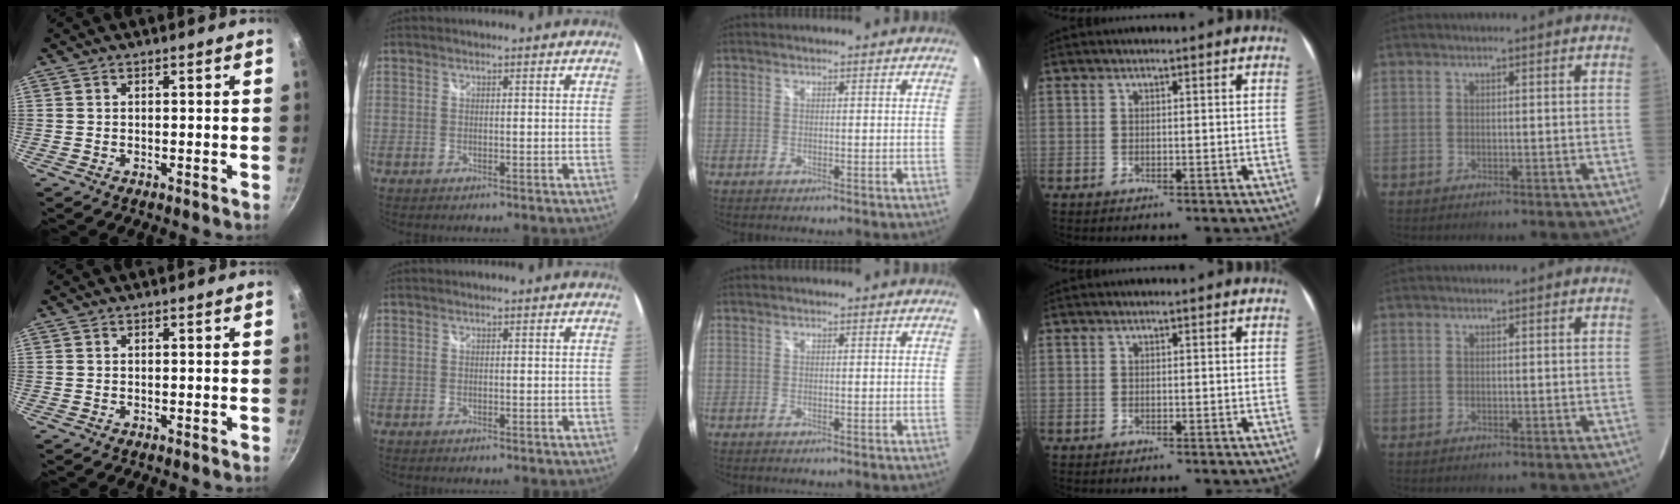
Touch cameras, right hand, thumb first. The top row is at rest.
{}